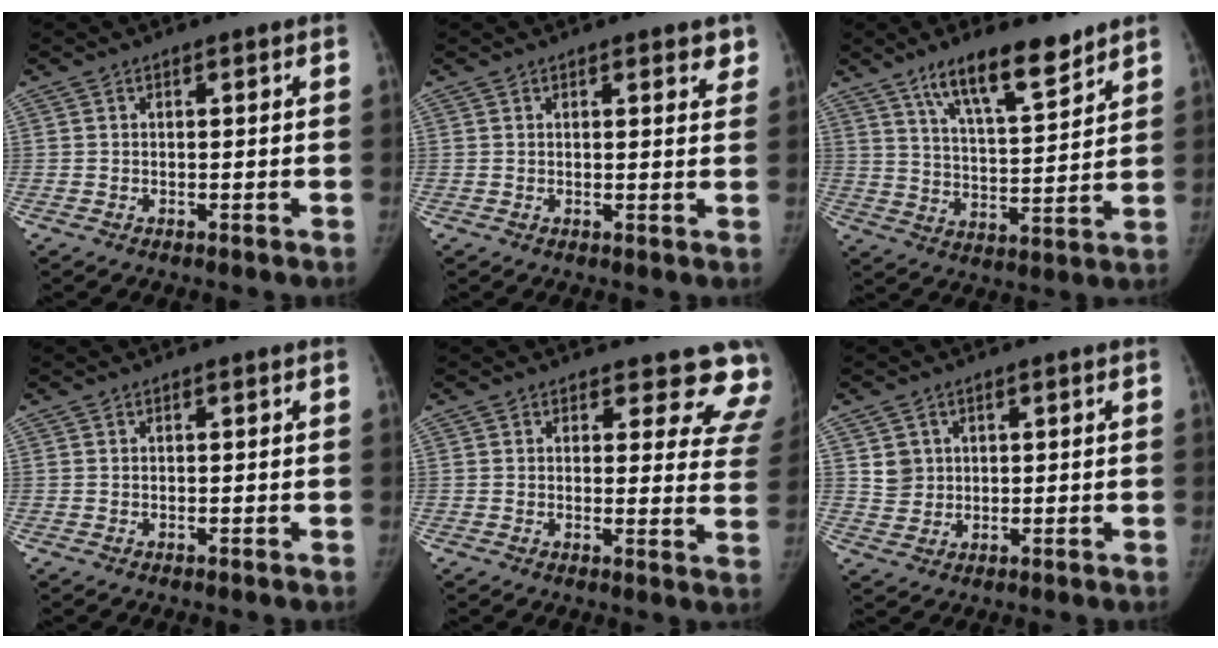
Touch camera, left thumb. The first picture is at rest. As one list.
[{"total": 3.0, "force": [2.0, 1.1, 1.9], "torque": [-0.006, -0.009, 0.021]}, {"total": 12.8, "force": [9.1, 3.5, 8.3], "torque": [-0.120, -0.056, 0.161]}, {"total": 0.0}, {"total": 12.0, "force": [11.0, 4.3, 2.1], "torque": [0.037, -0.085, 0.087]}, {"total": 3.7, "force": [1.3, 3.4, 0.8], "torque": [0.002, -0.008, 0.028]}]